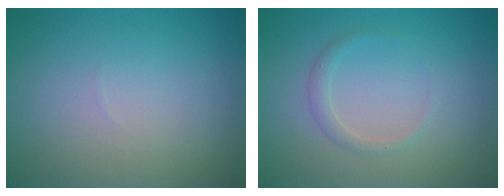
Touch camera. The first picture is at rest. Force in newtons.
{"total": 1.2, "press": 1.2, "slide": 0.0}